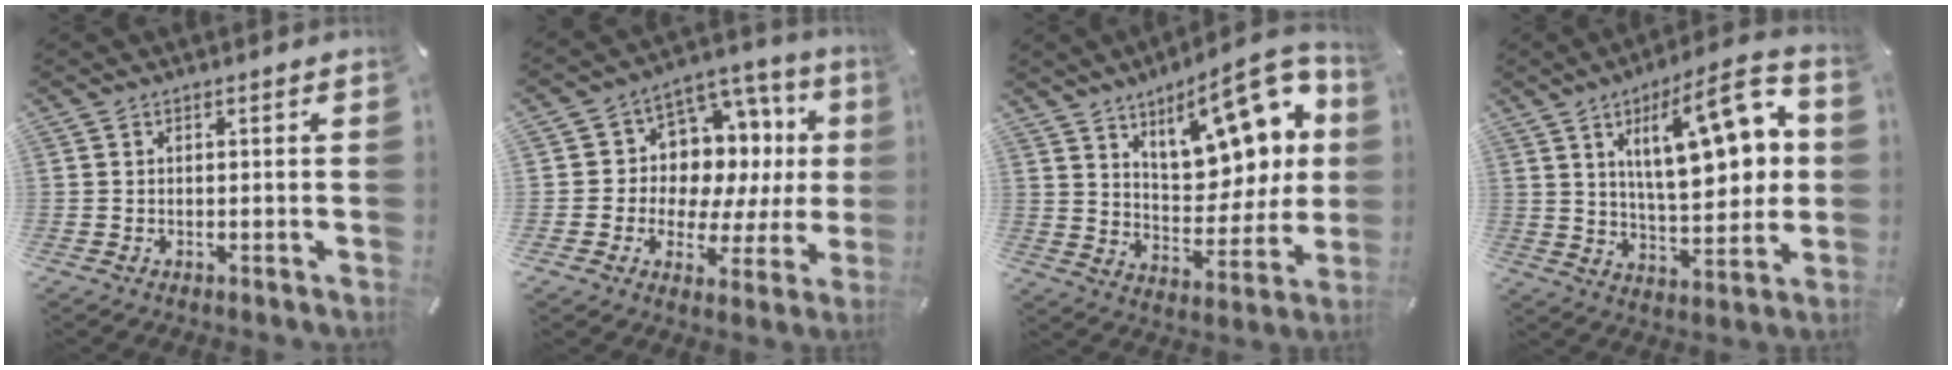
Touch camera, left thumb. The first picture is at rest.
{"total": 9.7, "force": [3.0, 8.3, 3.9], "torque": [-0.049, -0.056, 0.056]}
{"total": 20.0, "force": [10.8, 9.6, 13.8], "torque": [-0.183, -0.065, 0.181]}
{"total": 20.3, "force": [6.7, 8.4, 17.3], "torque": [-0.245, -0.020, 0.100]}